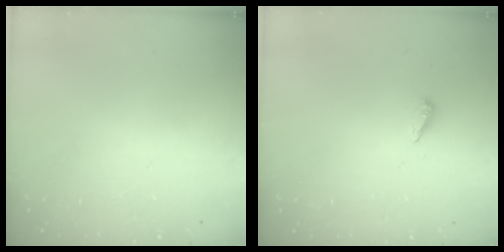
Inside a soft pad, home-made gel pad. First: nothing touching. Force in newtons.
{"total": 2.9, "press": 2.9, "slide": 0.3}